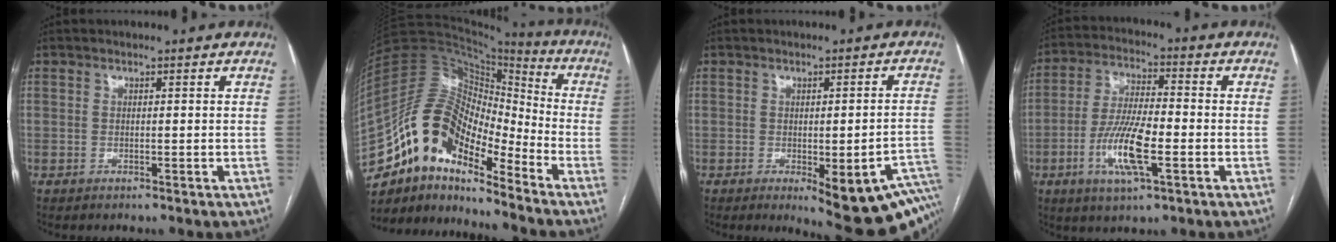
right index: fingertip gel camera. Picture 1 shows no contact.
{"total": 16.6, "force": [-11.0, 6.4, 10.6], "torque": [-0.195, 0.049, -0.198]}
{"total": 15.8, "force": [-9.1, 4.1, 12.2], "torque": [-0.062, 0.002, -0.100]}
{"total": 10.9, "force": [-3.5, 2.3, 10.1], "torque": [-0.204, -0.005, -0.063]}